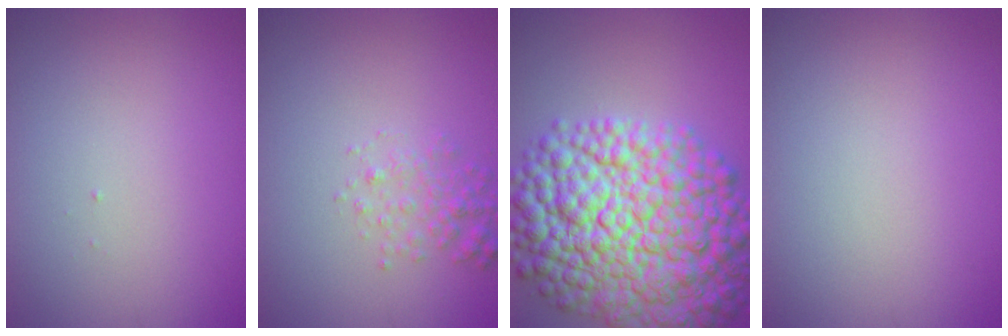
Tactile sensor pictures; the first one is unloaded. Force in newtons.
{"total": 2.0, "press": 2.0, "slide": 0.1}
{"total": 13.8, "press": 13.8, "slide": 0.1}
{"total": 0.0}